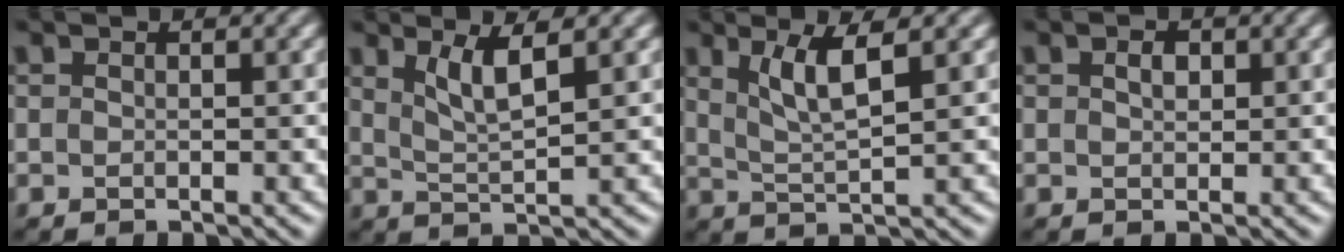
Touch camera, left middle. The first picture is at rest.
{"total": 3.2, "force": [1.7, 0.6, 2.7], "torque": [-0.050, -0.005, 0.037]}
{"total": 4.0, "force": [1.8, 0.8, 3.5], "torque": [-0.069, -0.003, 0.038]}
{"total": 1.2, "force": [0.5, 0.8, 0.8], "torque": [-0.014, 0.002, 0.008]}